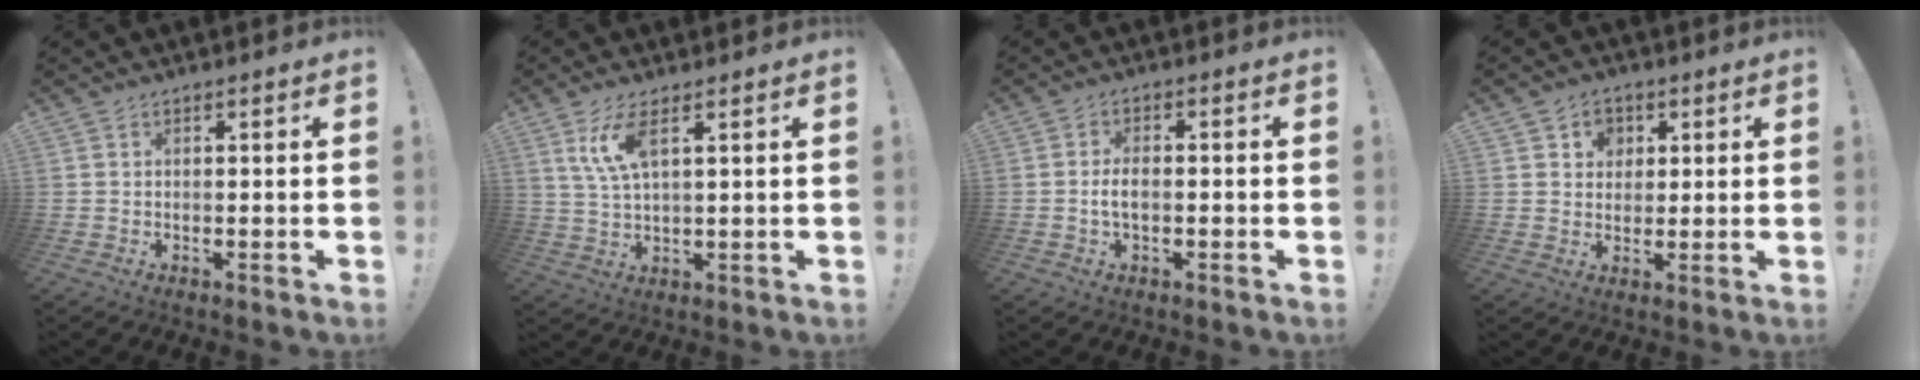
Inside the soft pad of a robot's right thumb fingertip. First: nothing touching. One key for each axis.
{"total": 8.3, "fx": 4.1, "fy": 2.5, "fz": 6.8, "tx": -0.133, "ty": -0.007, "tz": 0.076}
{"total": 3.8, "fx": -0.8, "fy": 1.8, "fz": 3.3, "tx": -0.063, "ty": 0.008, "tz": -0.014}
{"total": 5.5, "fx": 1.9, "fy": 4.9, "fz": 1.5, "tx": -0.018, "ty": -0.007, "tz": 0.035}